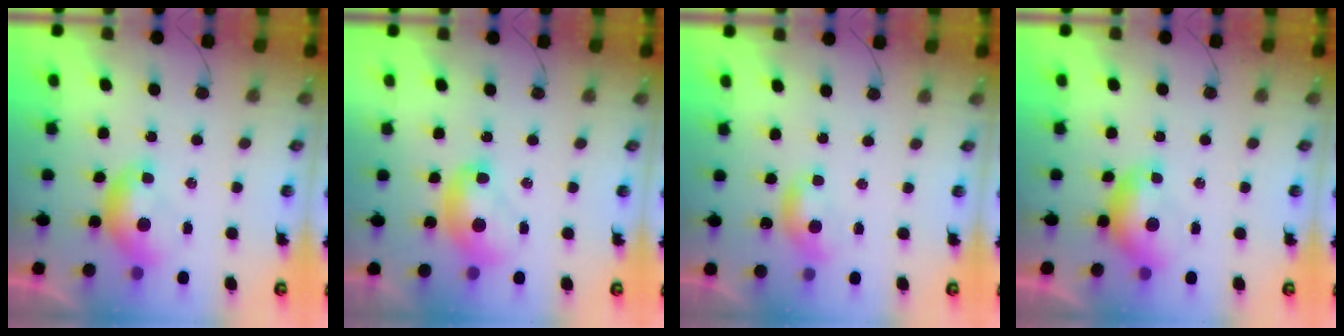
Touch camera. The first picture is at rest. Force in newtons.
{"total": 2.5, "press": 2.5, "slide": 0.2}
{"total": 1.6, "press": 1.5, "slide": 0.5}
{"total": 0.0}